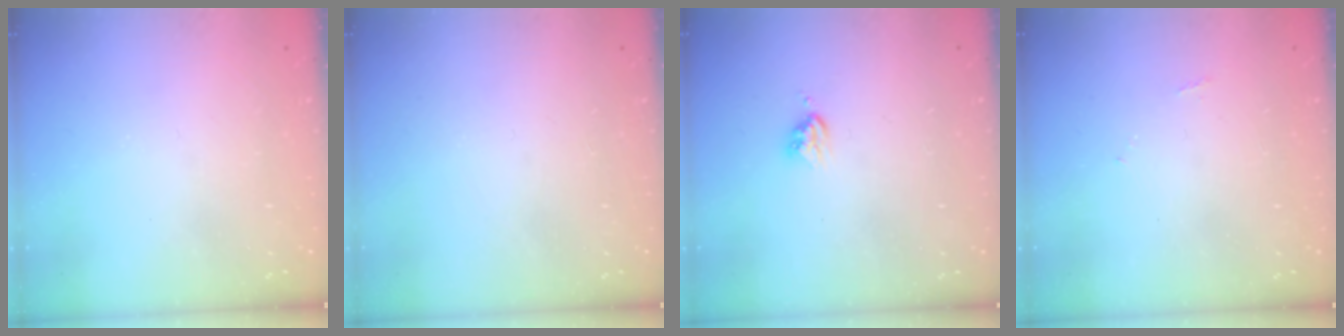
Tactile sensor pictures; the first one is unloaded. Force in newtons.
{"total": 0.0}
{"total": 3.7, "press": 3.7, "slide": 0.5}
{"total": 4.0, "press": 4.0, "slide": 0.6}